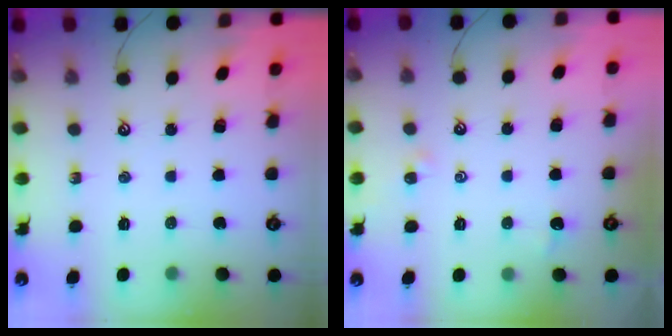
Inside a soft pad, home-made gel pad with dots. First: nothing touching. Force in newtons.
{"total": 0.8, "press": 0.5, "slide": 0.5}